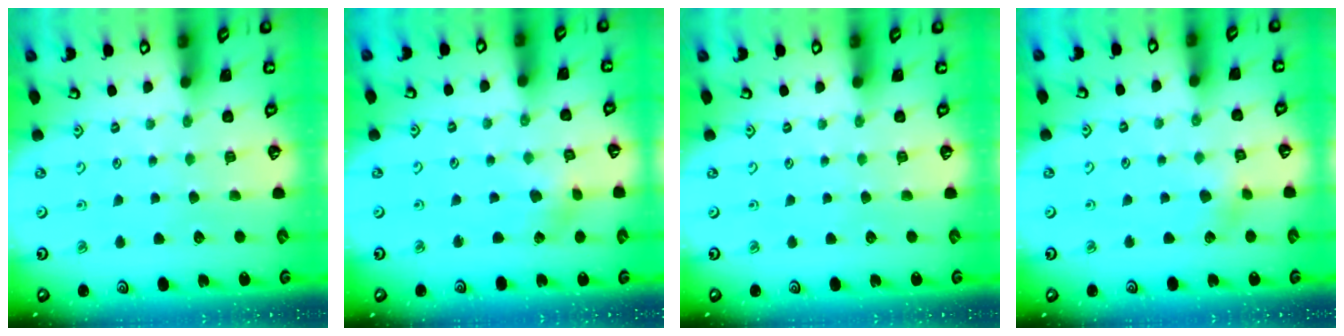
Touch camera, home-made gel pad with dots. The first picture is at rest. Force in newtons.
{"total": 1.7, "press": 1.7, "slide": 0.3}
{"total": 0.0}
{"total": 3.6, "press": 3.6, "slide": 0.3}